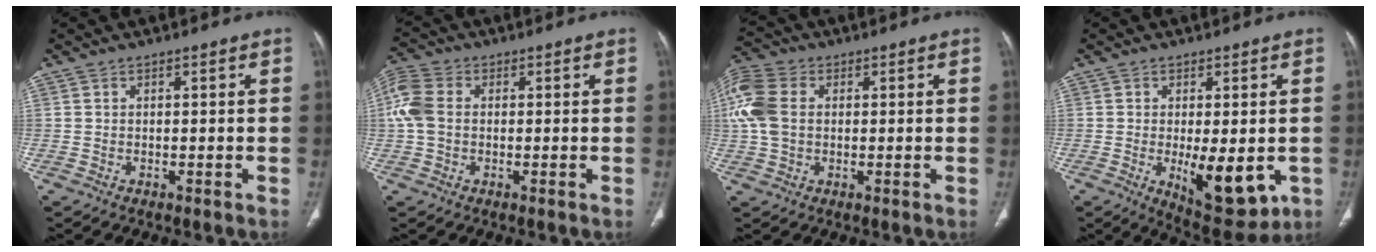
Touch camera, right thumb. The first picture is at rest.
{"total": 6.6, "force": [0.4, 4.8, 4.6], "torque": [-0.119, 0.018, 0.002]}
{"total": 9.9, "force": [1.3, 7.0, 6.8], "torque": [-0.166, 0.022, 0.025]}
{"total": 11.6, "force": [-2.4, 4.9, 10.2], "torque": [-0.127, -0.024, -0.021]}